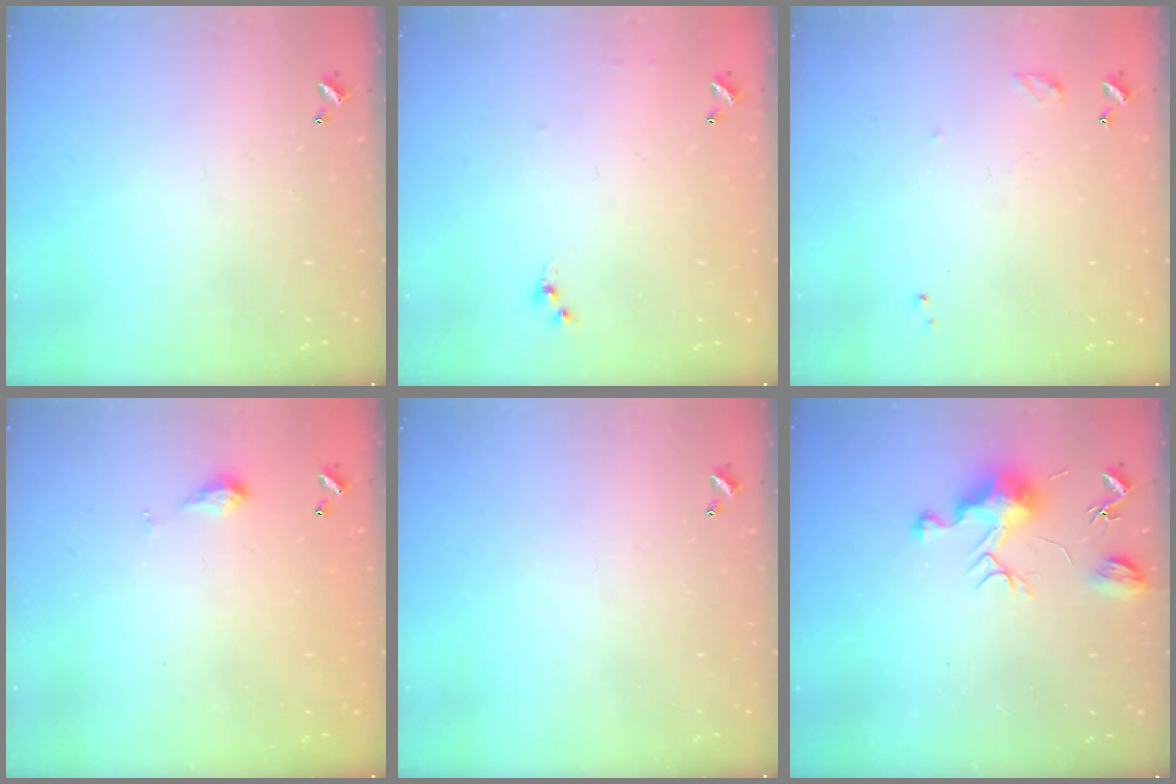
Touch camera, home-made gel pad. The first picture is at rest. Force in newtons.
{"total": 4.8, "press": 4.7, "slide": 0.5}
{"total": 6.2, "press": 6.2, "slide": 0.6}
{"total": 3.5, "press": 3.5, "slide": 0.4}
{"total": 0.0}
{"total": 11.4, "press": 11.4, "slide": 0.4}